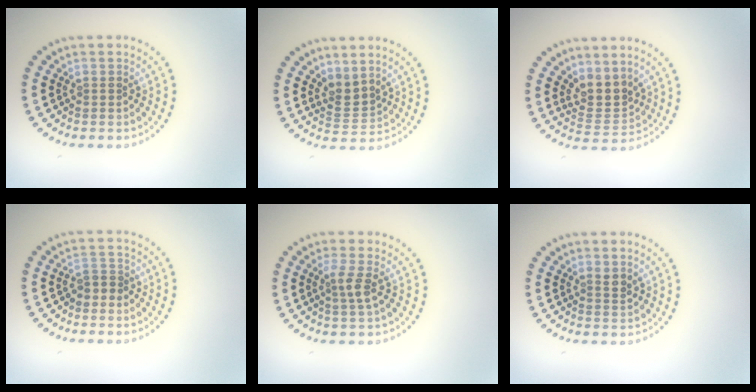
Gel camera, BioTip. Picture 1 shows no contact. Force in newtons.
{"total": 2.3, "press": 1.5, "slide": 1.7}
{"total": 2.8, "press": 2.0, "slide": 1.9}
{"total": 1.1, "press": 0.9, "slide": 0.7}
{"total": 1.8, "press": 1.3, "slide": 1.3}
{"total": 1.0, "press": 0.8, "slide": 0.6}